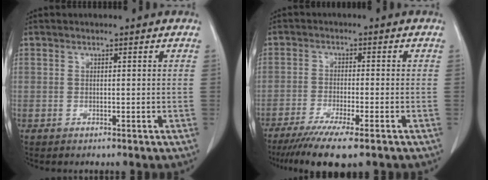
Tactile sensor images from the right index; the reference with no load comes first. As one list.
[{"total": 9.3, "force": [-6.7, 0.5, 6.5], "torque": [-0.103, -0.022, -0.105]}]